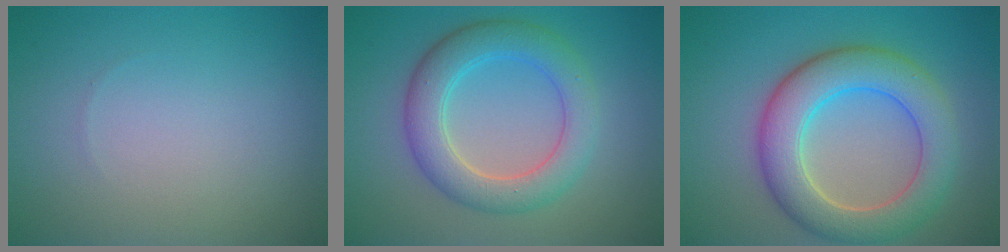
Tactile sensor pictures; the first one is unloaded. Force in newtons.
{"total": 5.5, "press": 5.5, "slide": 0.2}
{"total": 7.4, "press": 7.4, "slide": 0.8}